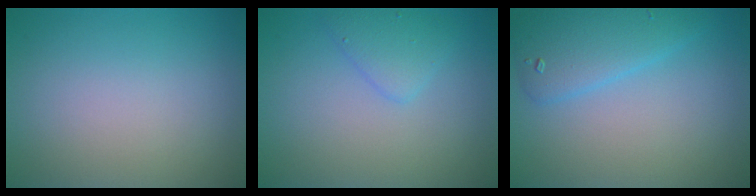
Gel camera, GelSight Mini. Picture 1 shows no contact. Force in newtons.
{"total": 2.0, "press": 2.0, "slide": 0.1}
{"total": 3.7, "press": 3.7, "slide": 0.2}